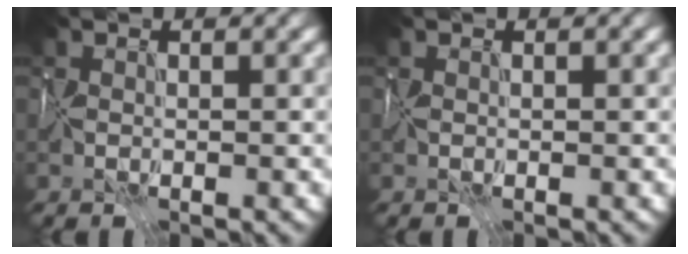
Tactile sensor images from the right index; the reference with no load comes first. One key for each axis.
{"total": 0.0}